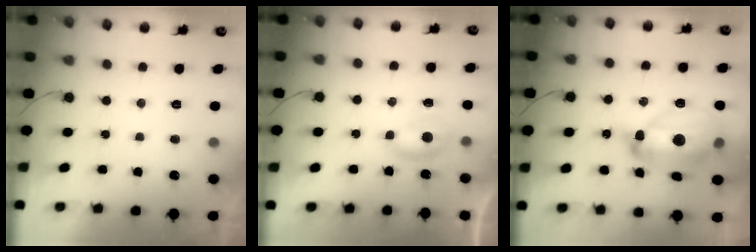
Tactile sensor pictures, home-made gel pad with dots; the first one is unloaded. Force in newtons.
{"total": 3.8, "press": 3.8, "slide": 0.6}
{"total": 16.6, "press": 16.5, "slide": 1.7}